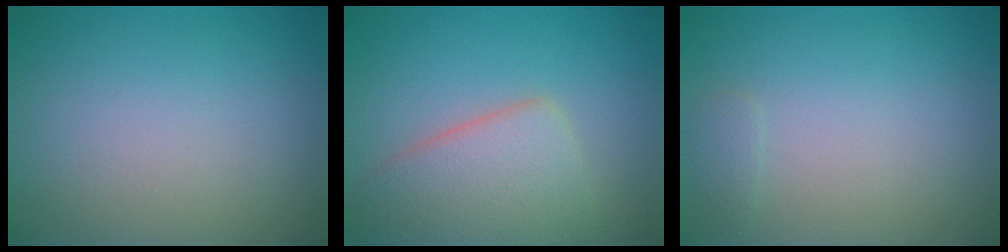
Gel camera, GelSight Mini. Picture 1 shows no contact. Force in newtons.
{"total": 5.6, "press": 5.6, "slide": 0.3}
{"total": 0.8, "press": 0.8, "slide": 0.1}